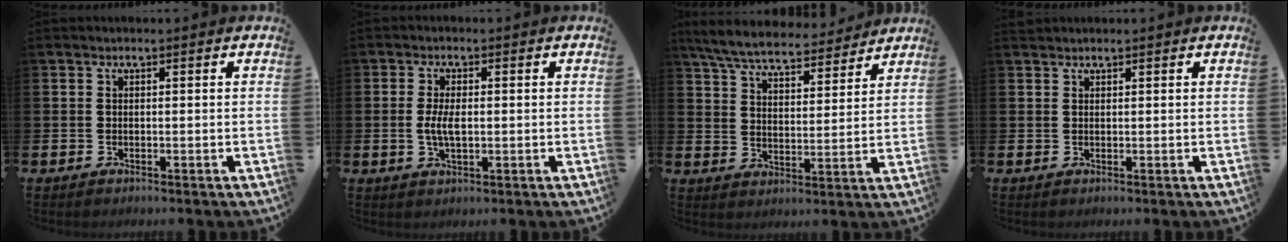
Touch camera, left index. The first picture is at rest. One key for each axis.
{"total": 3.6, "fx": -0.1, "fy": 1.5, "fz": 3.3, "tx": -0.064, "ty": -0.001, "tz": -0.007}
{"total": 7.2, "fx": 6.8, "fy": 1.3, "fz": 2.0, "tx": -0.068, "ty": -0.038, "tz": 0.120}
{"total": 0.9, "fx": 0.9, "fy": 0.1, "fz": -0.1, "tx": 0.015, "ty": -0.004, "tz": 0.013}